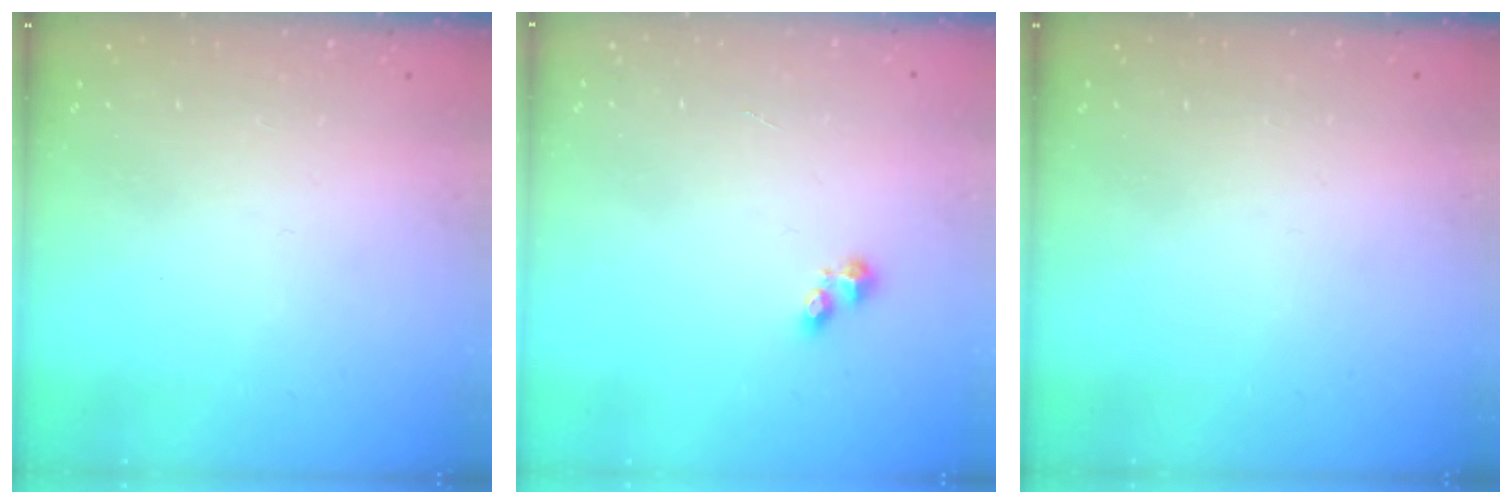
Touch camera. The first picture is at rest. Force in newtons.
{"total": 2.5, "press": 2.5, "slide": 0.4}
{"total": 0.0}